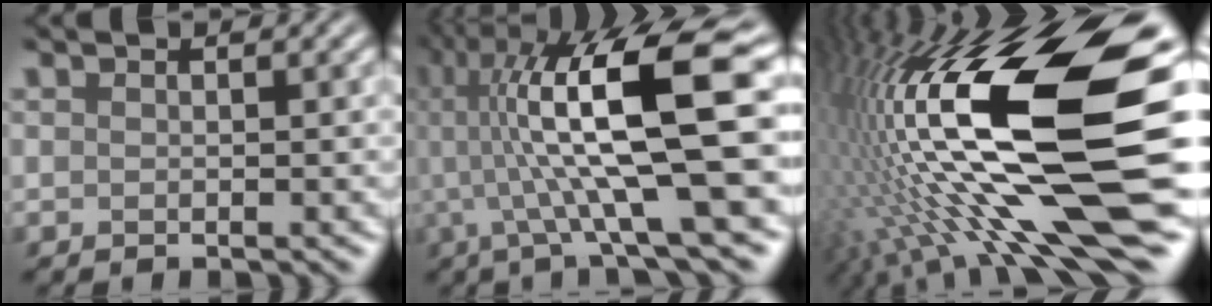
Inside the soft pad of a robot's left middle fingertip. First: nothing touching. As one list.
[{"total": 13.5, "force": [0.4, 2.6, 13.2], "torque": [-0.228, 0.024, 0.015]}, {"total": 19.2, "force": [-1.8, 5.5, 18.4], "torque": [-0.336, 0.008, -0.039]}]